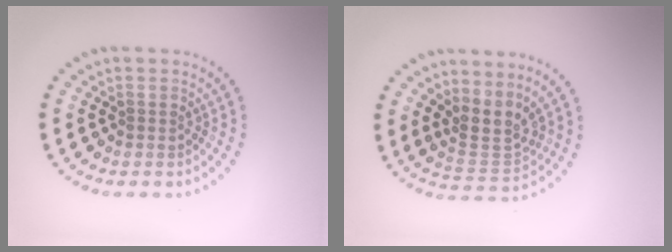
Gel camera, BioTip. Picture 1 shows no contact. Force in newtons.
{"total": 3.0, "press": 2.1, "slide": 2.1}